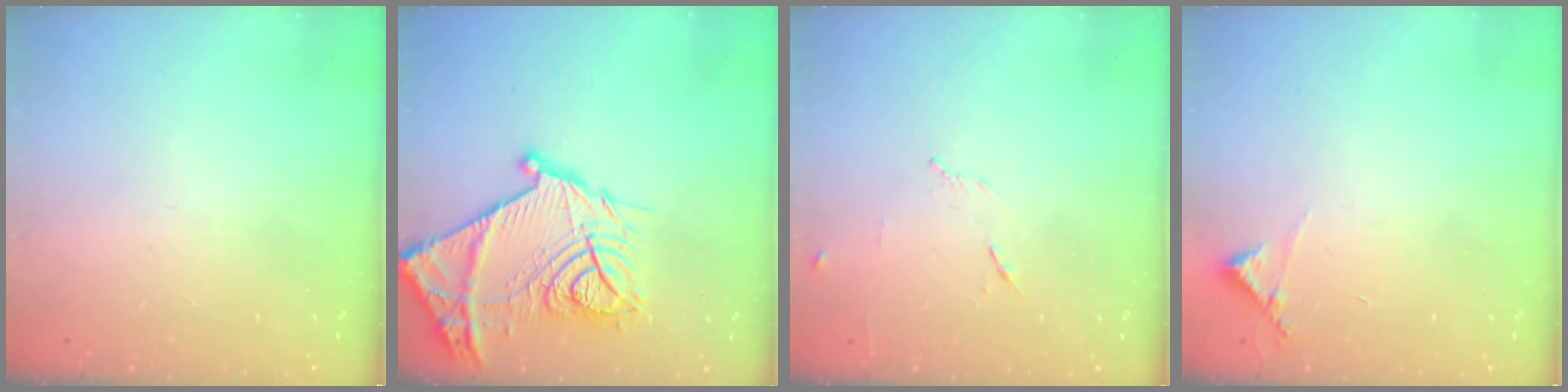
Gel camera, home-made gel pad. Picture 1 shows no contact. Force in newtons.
{"total": 22.8, "press": 22.7, "slide": 1.7}
{"total": 5.9, "press": 5.8, "slide": 1.1}
{"total": 4.3, "press": 4.3, "slide": 0.2}